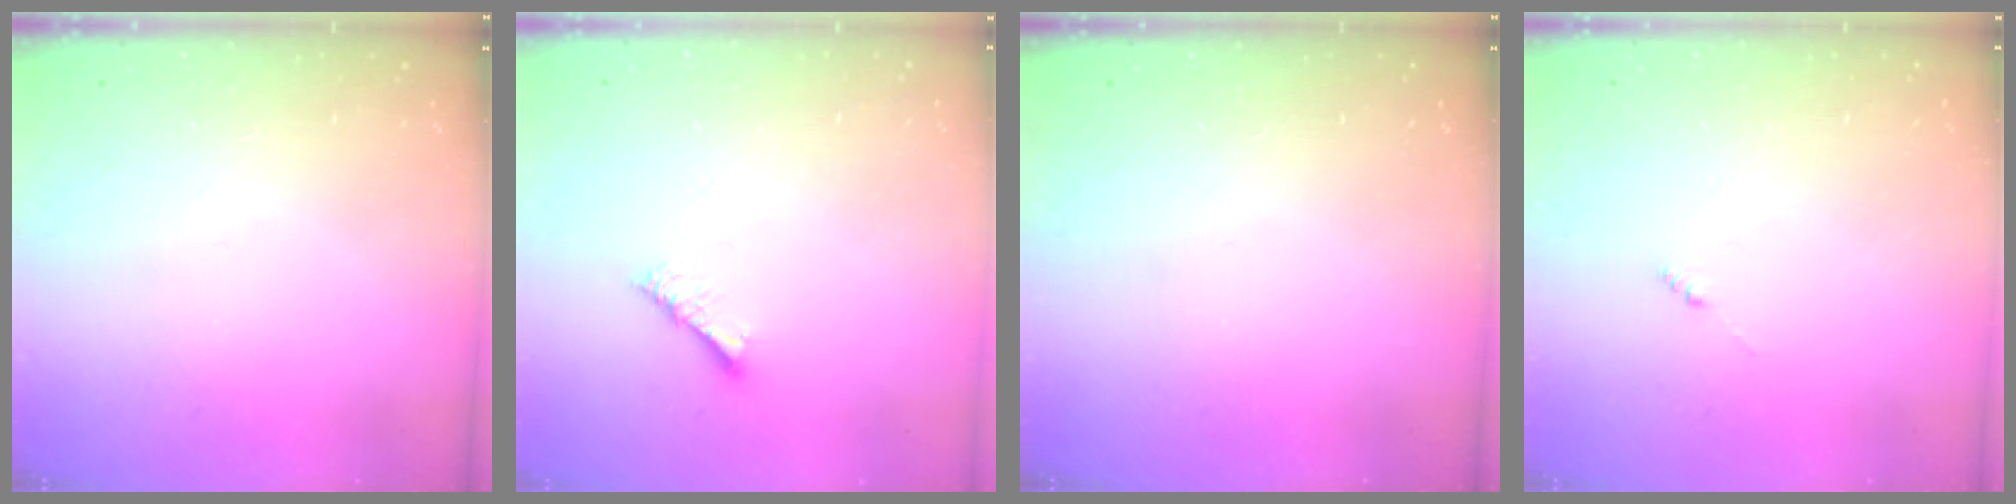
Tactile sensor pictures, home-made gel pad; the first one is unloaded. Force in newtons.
{"total": 4.2, "press": 4.2, "slide": 0.5}
{"total": 0.0}
{"total": 0.0}